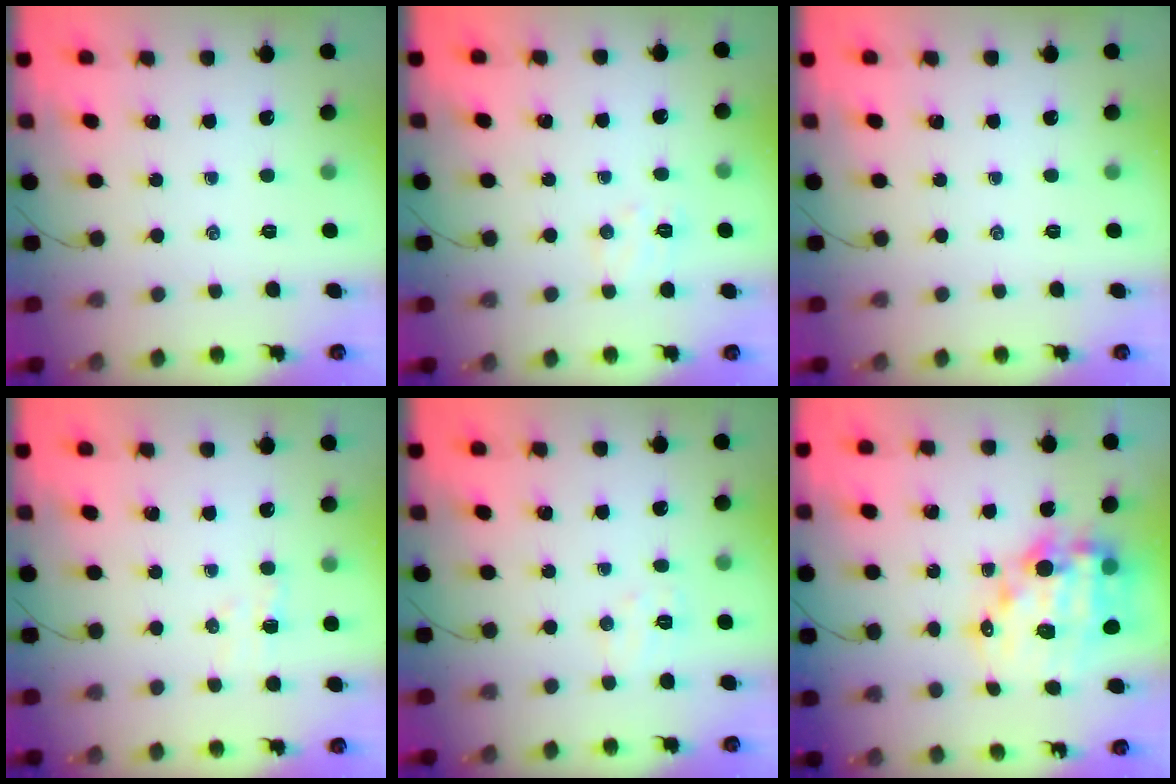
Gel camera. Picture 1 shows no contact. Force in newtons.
{"total": 5.0, "press": 4.9, "slide": 1.0}
{"total": 0.0}
{"total": 3.0, "press": 2.9, "slide": 0.7}
{"total": 5.6, "press": 5.4, "slide": 1.2}
{"total": 16.2, "press": 15.7, "slide": 4.0}